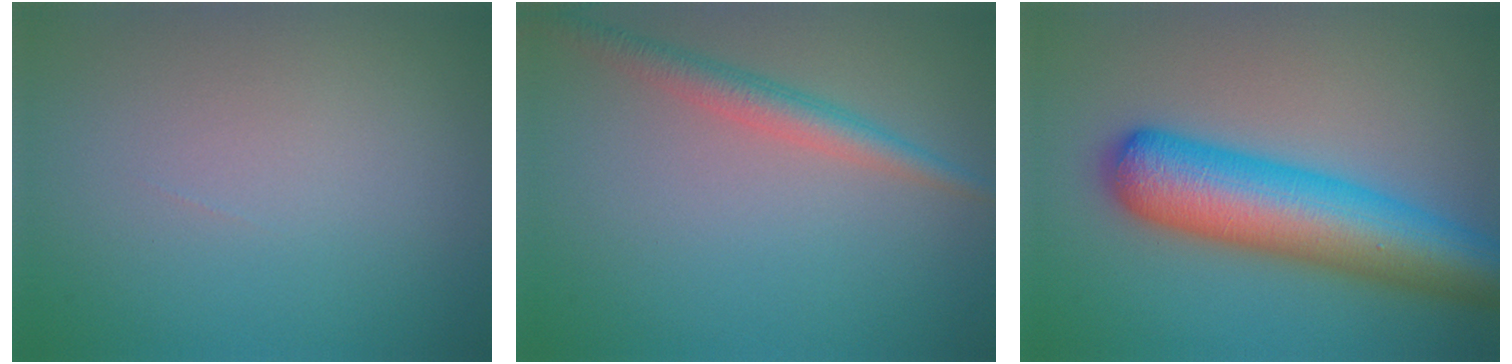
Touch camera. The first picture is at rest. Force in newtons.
{"total": 2.8, "press": 2.8, "slide": 0.1}
{"total": 9.4, "press": 9.4, "slide": 0.4}